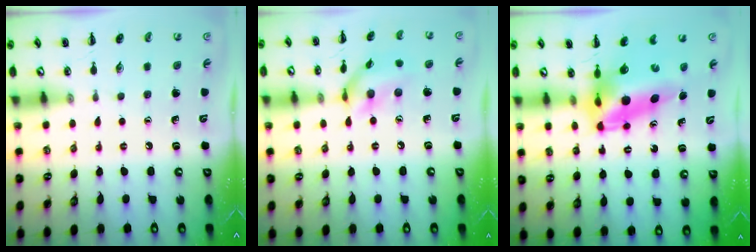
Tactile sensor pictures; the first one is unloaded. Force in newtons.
{"total": 11.9, "press": 11.8, "slide": 1.4}
{"total": 8.9, "press": 8.5, "slide": 2.5}